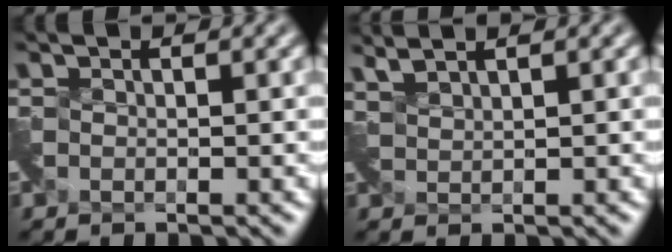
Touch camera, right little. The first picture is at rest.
{"total": 2.1, "force": [2.1, -0.3, -0.2], "torque": [-0.012, 0.008, 0.054]}